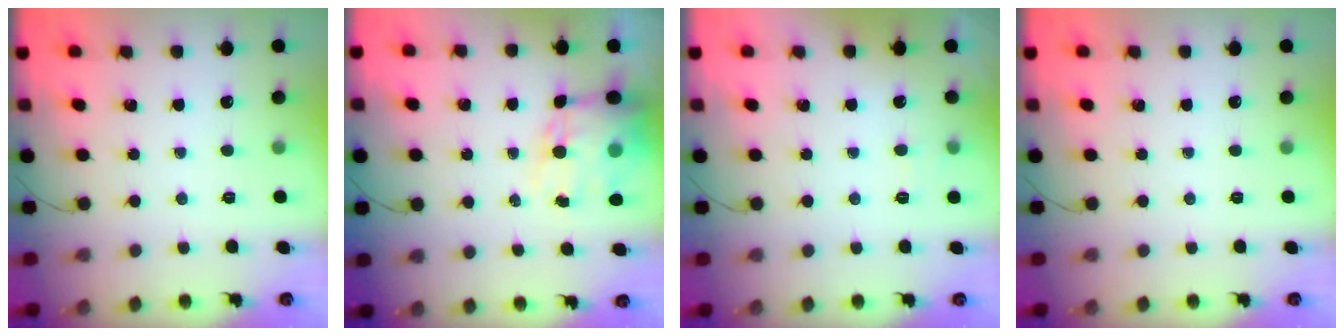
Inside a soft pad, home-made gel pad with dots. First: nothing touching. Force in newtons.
{"total": 14.3, "press": 13.8, "slide": 3.5}
{"total": 3.6, "press": 3.1, "slide": 1.7}
{"total": 0.0}